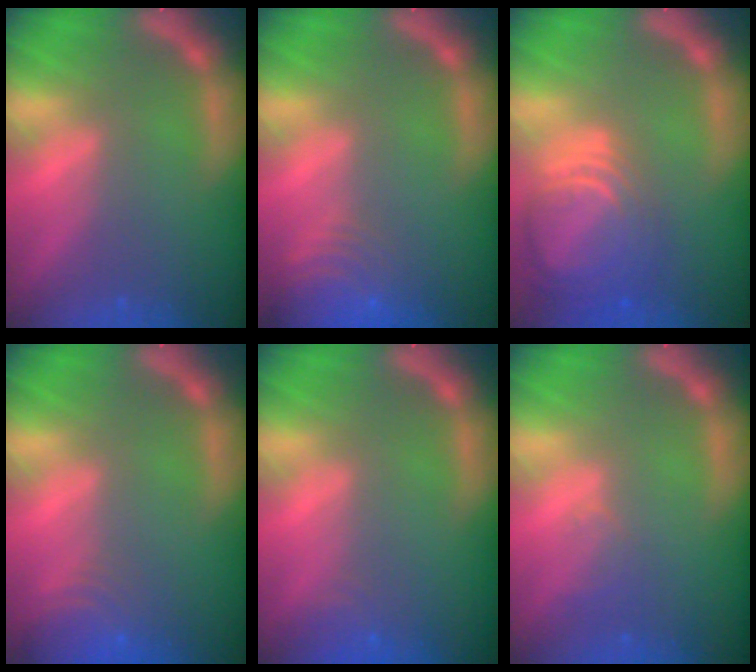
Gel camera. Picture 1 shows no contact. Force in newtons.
{"total": 7.5}
{"total": 9.0}
{"total": 5.0}
{"total": 1.9}
{"total": 1.5}